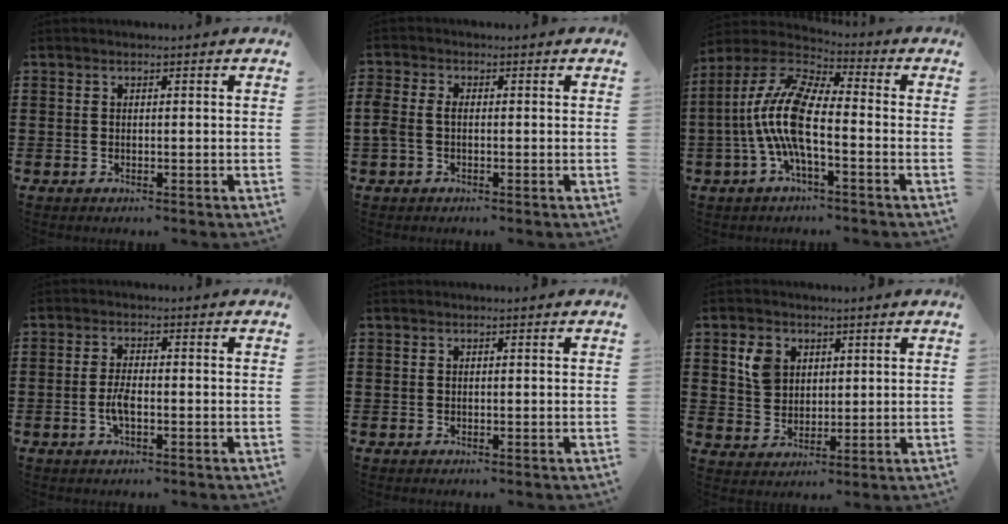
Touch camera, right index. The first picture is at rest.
{"total": 2.2, "force": [-0.4, 1.5, 1.5], "torque": [-0.047, -0.003, -0.014]}
{"total": 11.1, "force": [-1.9, 3.4, 10.4], "torque": [-0.254, -0.015, -0.046]}
{"total": 3.3, "force": [-0.9, 1.1, 2.9], "torque": [-0.068, -0.001, -0.021]}
{"total": 0.0}
{"total": 5.1, "force": [2.0, 4.2, 2.1], "torque": [-0.048, 0.012, 0.036]}